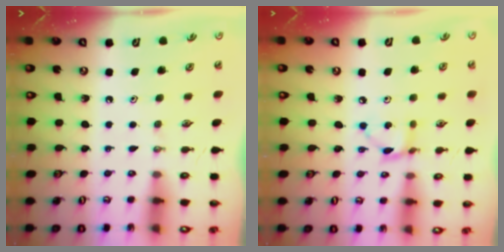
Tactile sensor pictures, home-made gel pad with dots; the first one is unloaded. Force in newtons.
{"total": 4.5, "press": 4.5, "slide": 0.2}